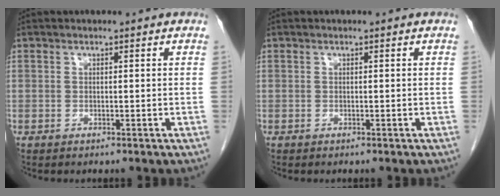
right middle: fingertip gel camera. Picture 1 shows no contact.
{"total": 0.0}